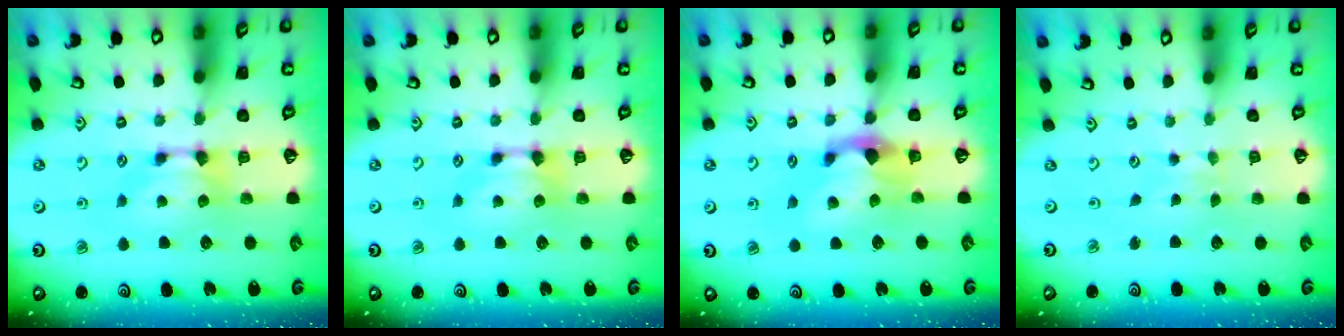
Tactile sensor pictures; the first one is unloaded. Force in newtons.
{"total": 0.0}
{"total": 2.5, "press": 2.1, "slide": 1.4}
{"total": 2.9, "press": 2.9, "slide": 0.4}